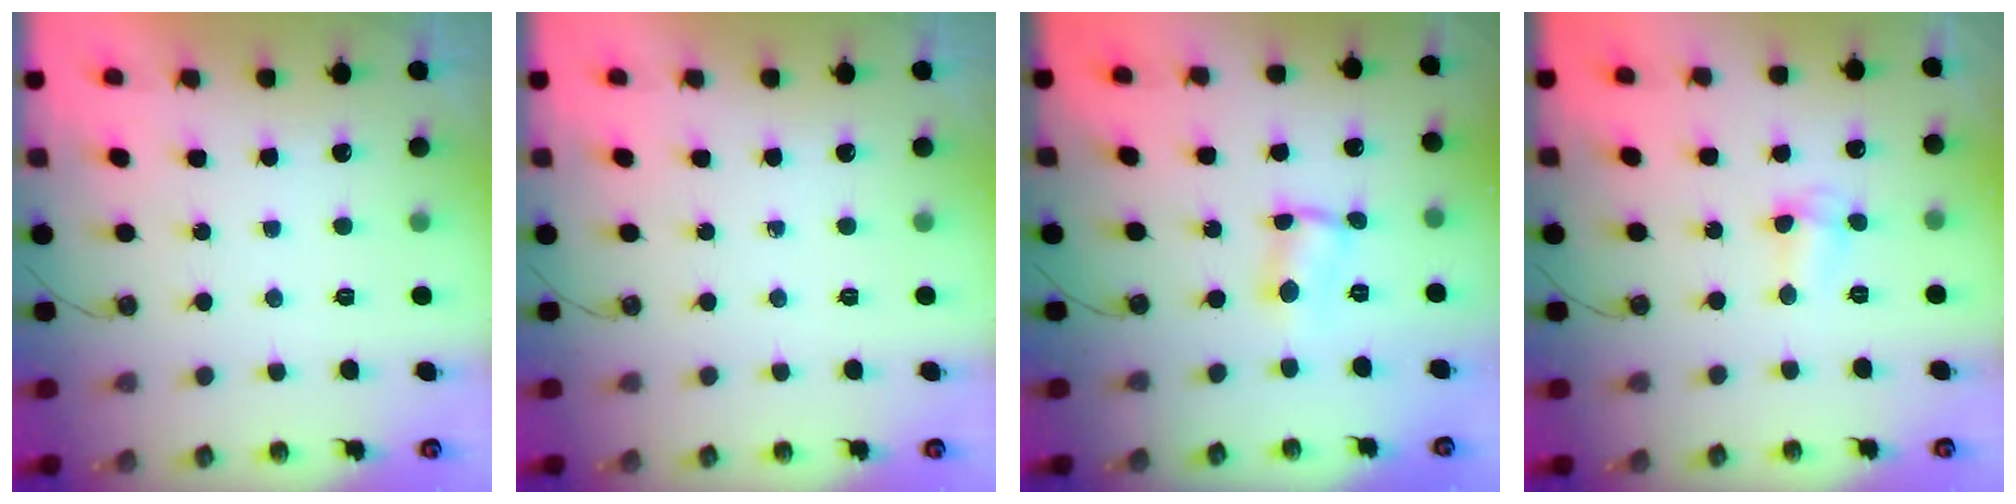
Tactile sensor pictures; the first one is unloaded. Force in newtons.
{"total": 0.0}
{"total": 2.9, "press": 1.4, "slide": 2.5}
{"total": 2.9, "press": 2.9, "slide": 0.3}